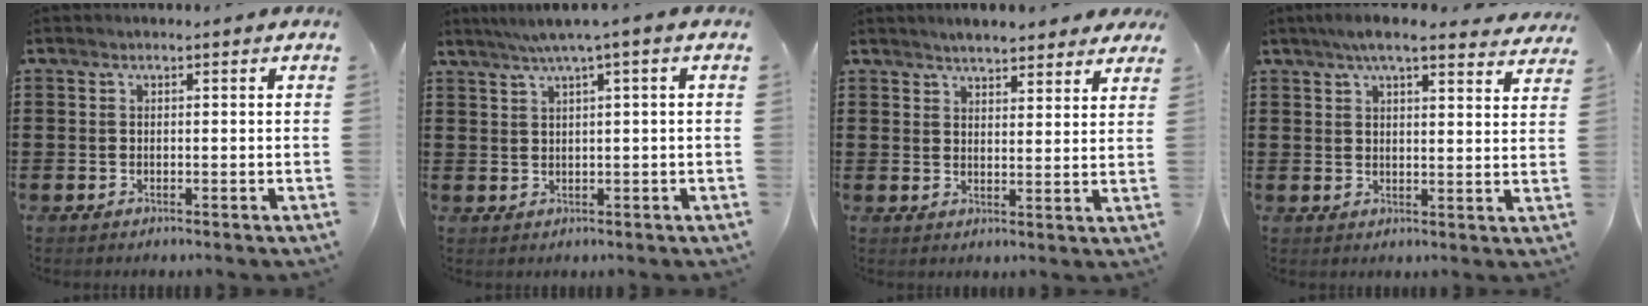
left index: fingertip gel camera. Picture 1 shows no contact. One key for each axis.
{"total": 2.8, "fx": 1.1, "fy": -0.3, "fz": 2.6, "tx": -0.049, "ty": -0.003, "tz": 0.018}
{"total": 3.8, "fx": 3.7, "fy": 0.6, "fz": 0.7, "tx": -0.024, "ty": -0.006, "tz": 0.068}
{"total": 5.7, "fx": 4.8, "fy": 0.8, "fz": 2.9, "tx": -0.070, "ty": -0.004, "tz": 0.088}